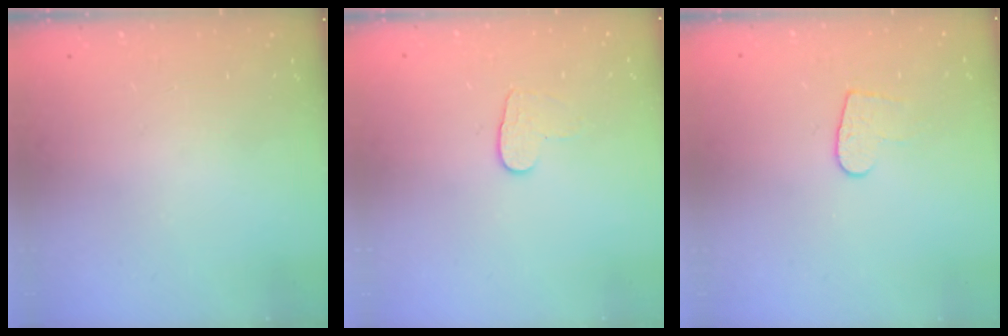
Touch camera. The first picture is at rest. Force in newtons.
{"total": 5.3, "press": 5.3, "slide": 0.5}
{"total": 6.7, "press": 6.7, "slide": 0.4}